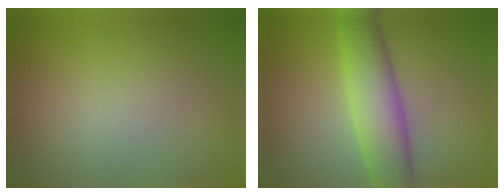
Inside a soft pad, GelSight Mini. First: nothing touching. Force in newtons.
{"total": 6.5, "press": 6.5, "slide": 0.5}